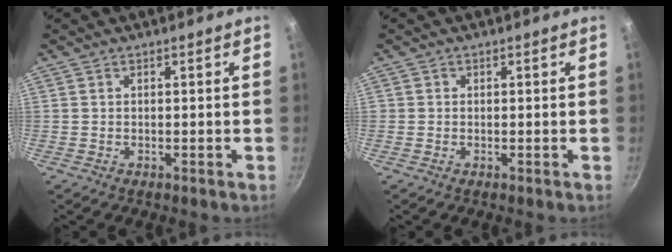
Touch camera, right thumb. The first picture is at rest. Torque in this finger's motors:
{"motor_torque": [-0.06, -0.10, 0.40, 0.17, -0.02]}